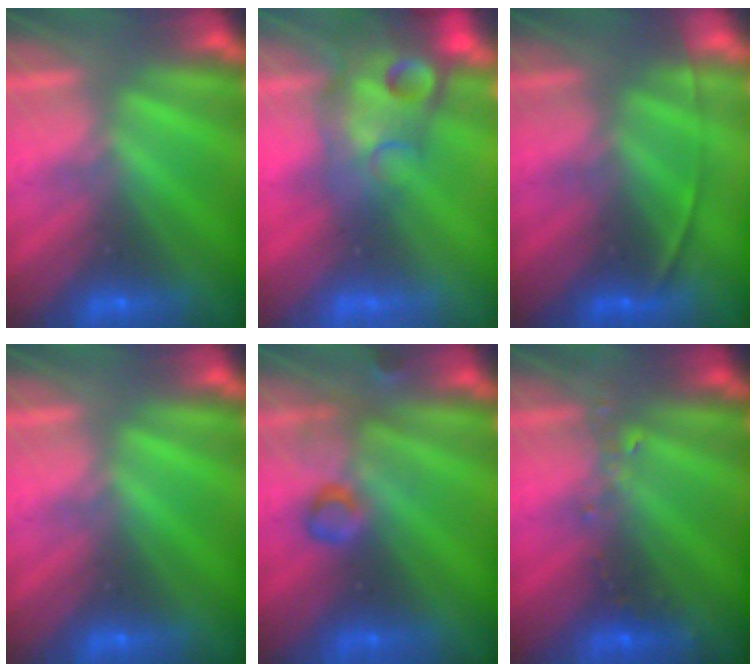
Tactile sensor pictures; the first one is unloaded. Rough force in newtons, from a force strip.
{"total": 7.2}
{"total": 1.8}
{"total": 0.0}
{"total": 2.9}
{"total": 2.4}